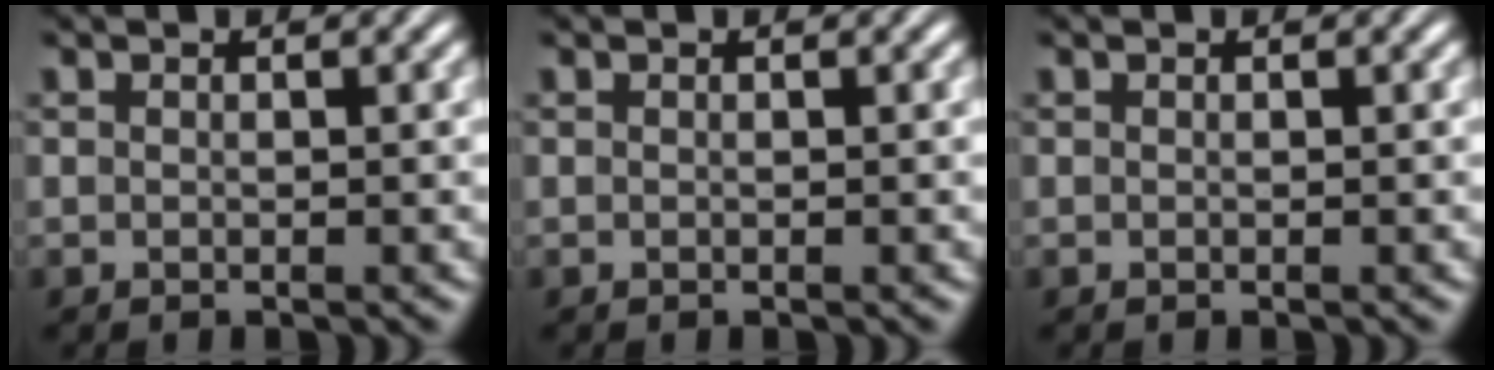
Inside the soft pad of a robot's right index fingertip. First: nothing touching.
{"total": 0.0}
{"total": 0.0}